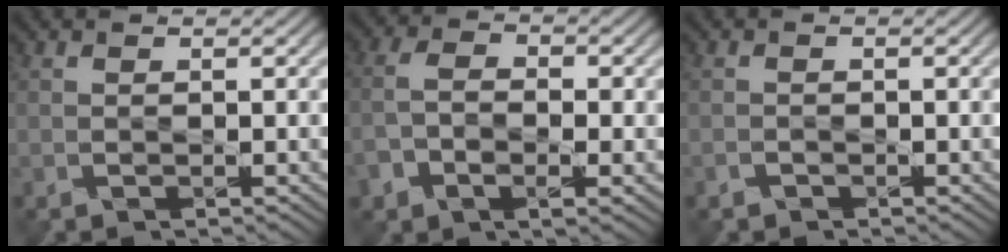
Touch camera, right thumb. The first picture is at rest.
{"total": 5.4, "force": [-1.8, 3.1, 4.1], "torque": [-0.090, -0.009, -0.031]}
{"total": 0.8, "force": [-0.5, 0.5, 0.2], "torque": [-0.005, -0.002, -0.011]}